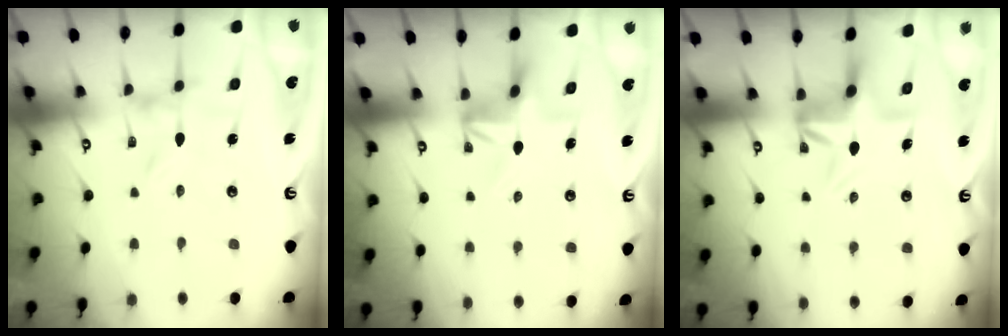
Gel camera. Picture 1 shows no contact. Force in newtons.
{"total": 3.9, "press": 3.9, "slide": 0.4}
{"total": 6.0, "press": 5.9, "slide": 0.9}